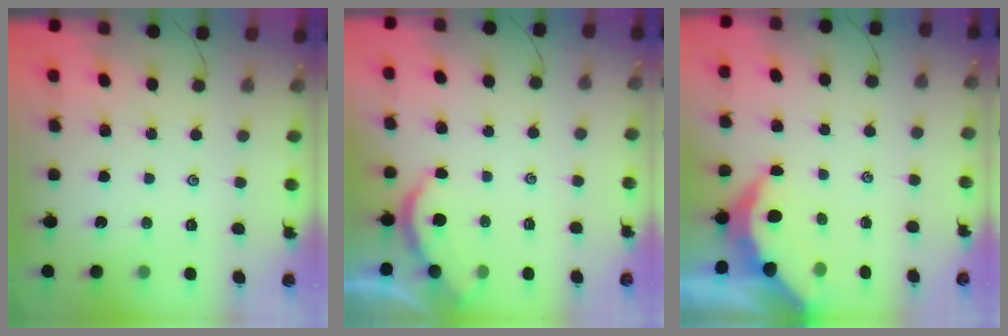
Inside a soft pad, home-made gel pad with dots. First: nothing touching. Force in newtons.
{"total": 2.0, "press": 2.0, "slide": 0.2}
{"total": 5.5, "press": 5.5, "slide": 0.6}